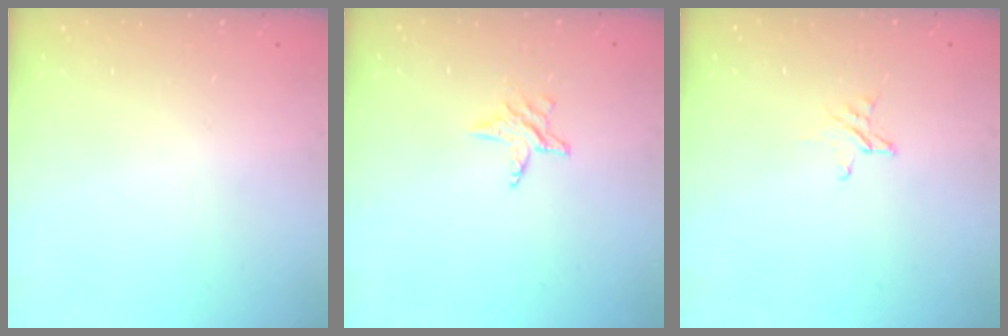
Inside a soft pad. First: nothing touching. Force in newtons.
{"total": 4.0, "press": 3.9, "slide": 0.4}
{"total": 2.7, "press": 2.7, "slide": 0.2}